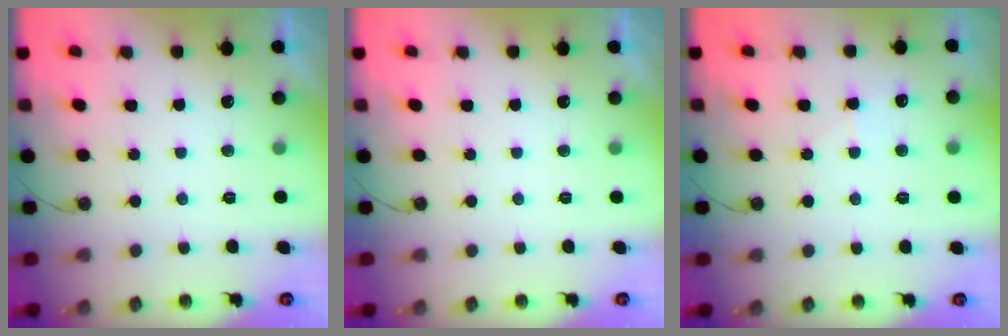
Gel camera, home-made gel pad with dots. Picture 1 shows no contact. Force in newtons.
{"total": 0.0}
{"total": 4.6, "press": 4.5, "slide": 0.9}